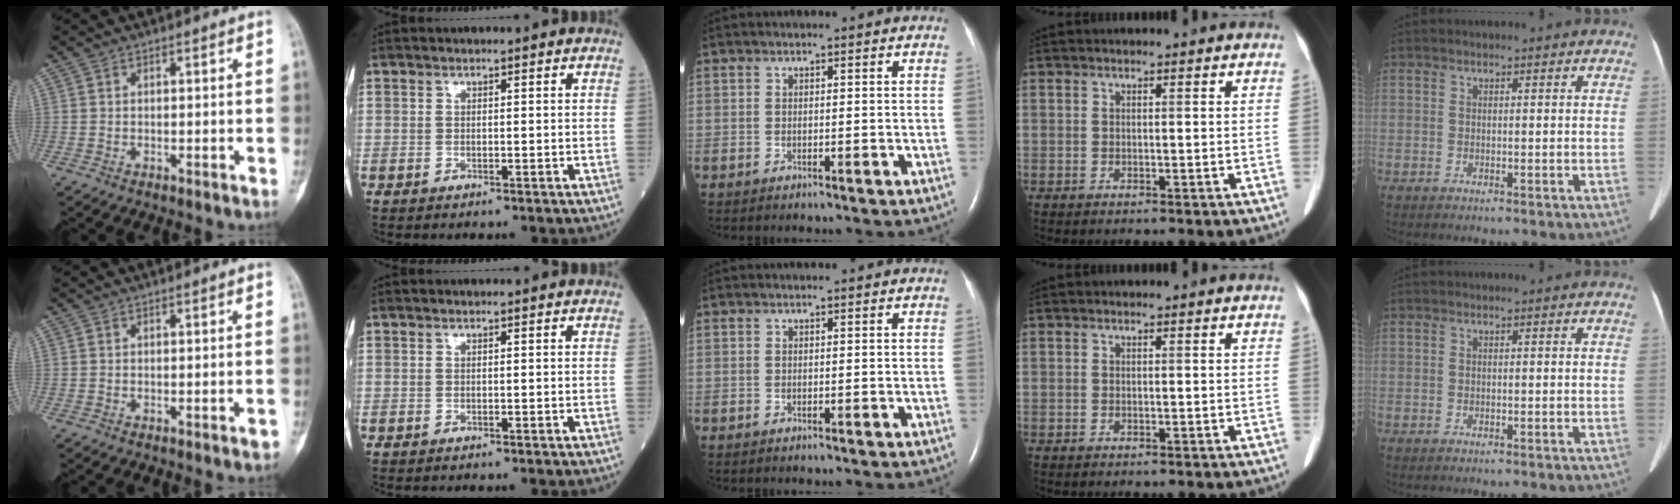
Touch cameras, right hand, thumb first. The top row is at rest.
{"thumb": {"total": 1.1, "force": [-0.7, 0.2, 0.9], "torque": [-0.009, 0.005, -0.009]}}